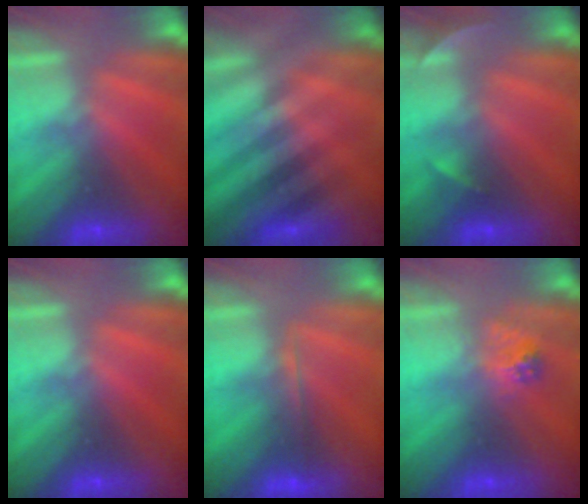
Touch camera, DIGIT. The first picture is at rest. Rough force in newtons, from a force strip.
{"total": 2.4}
{"total": 1.9}
{"total": 0.0}
{"total": 2.0}
{"total": 2.3}